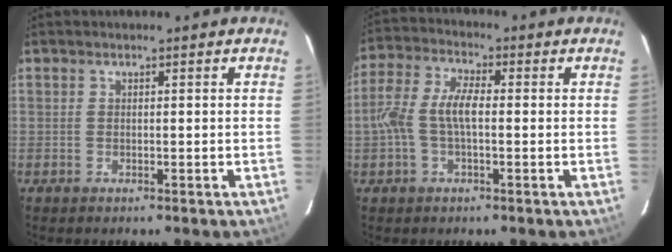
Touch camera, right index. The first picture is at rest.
{"total": 7.8, "force": [-0.7, 3.2, 7.1], "torque": [-0.154, 0.017, -0.017]}